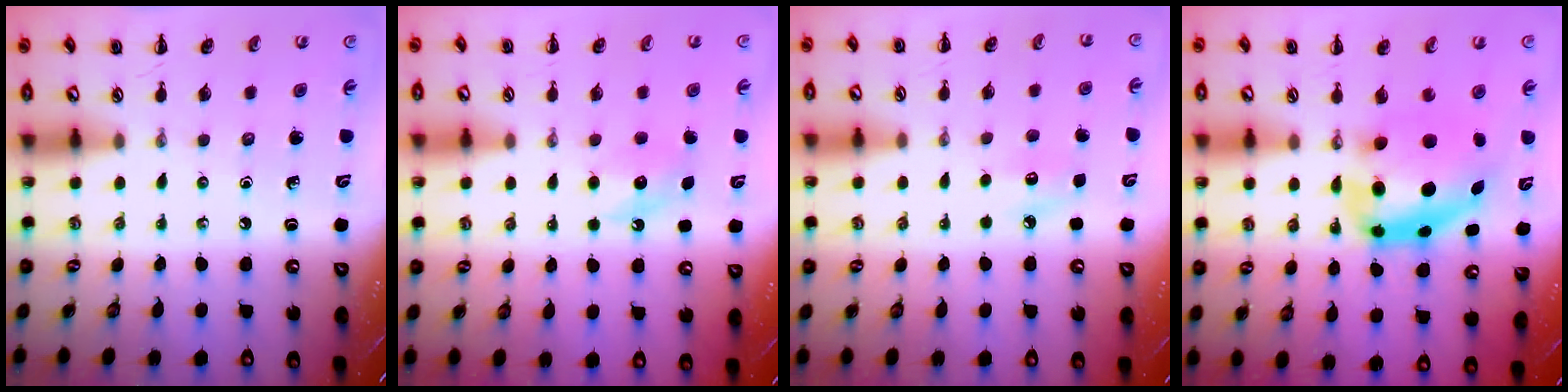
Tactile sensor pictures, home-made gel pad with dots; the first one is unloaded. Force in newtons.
{"total": 6.5, "press": 6.4, "slide": 1.5}
{"total": 7.5, "press": 7.2, "slide": 2.1}
{"total": 7.9, "press": 7.7, "slide": 1.7}